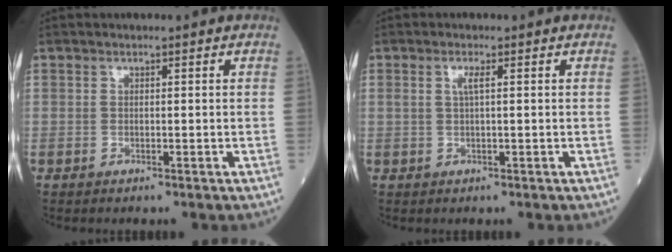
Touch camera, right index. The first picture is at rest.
{"total": 1.7, "force": [0.5, 0.1, 1.6], "torque": [-0.038, 0.003, 0.009]}